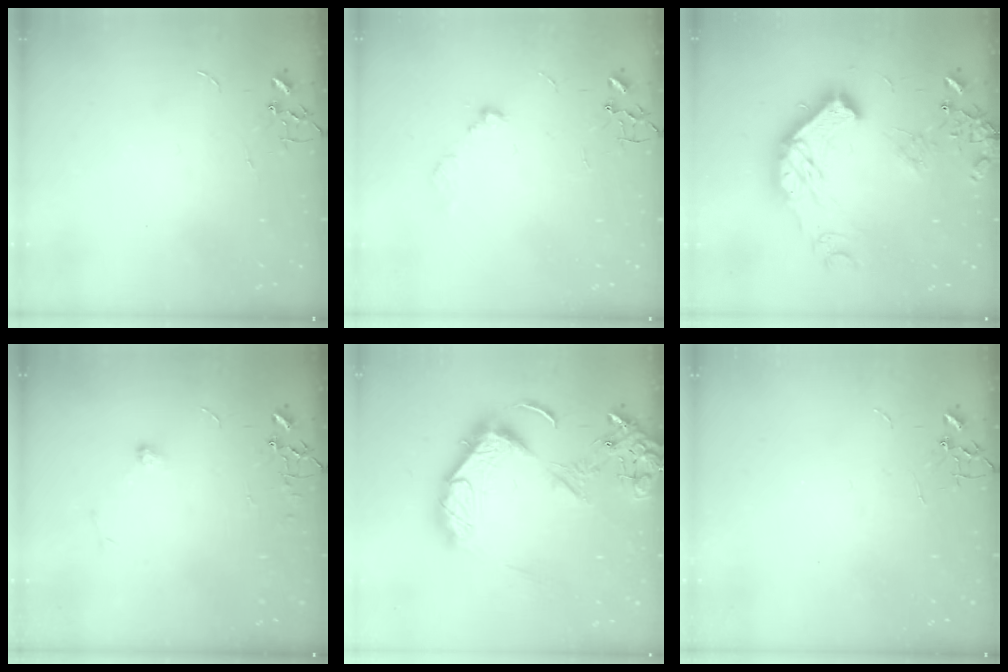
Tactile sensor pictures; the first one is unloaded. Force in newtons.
{"total": 6.1, "press": 6.0, "slide": 0.9}
{"total": 20.8, "press": 20.7, "slide": 2.1}
{"total": 6.8, "press": 6.8, "slide": 0.9}
{"total": 16.8, "press": 16.6, "slide": 2.3}
{"total": 0.0}